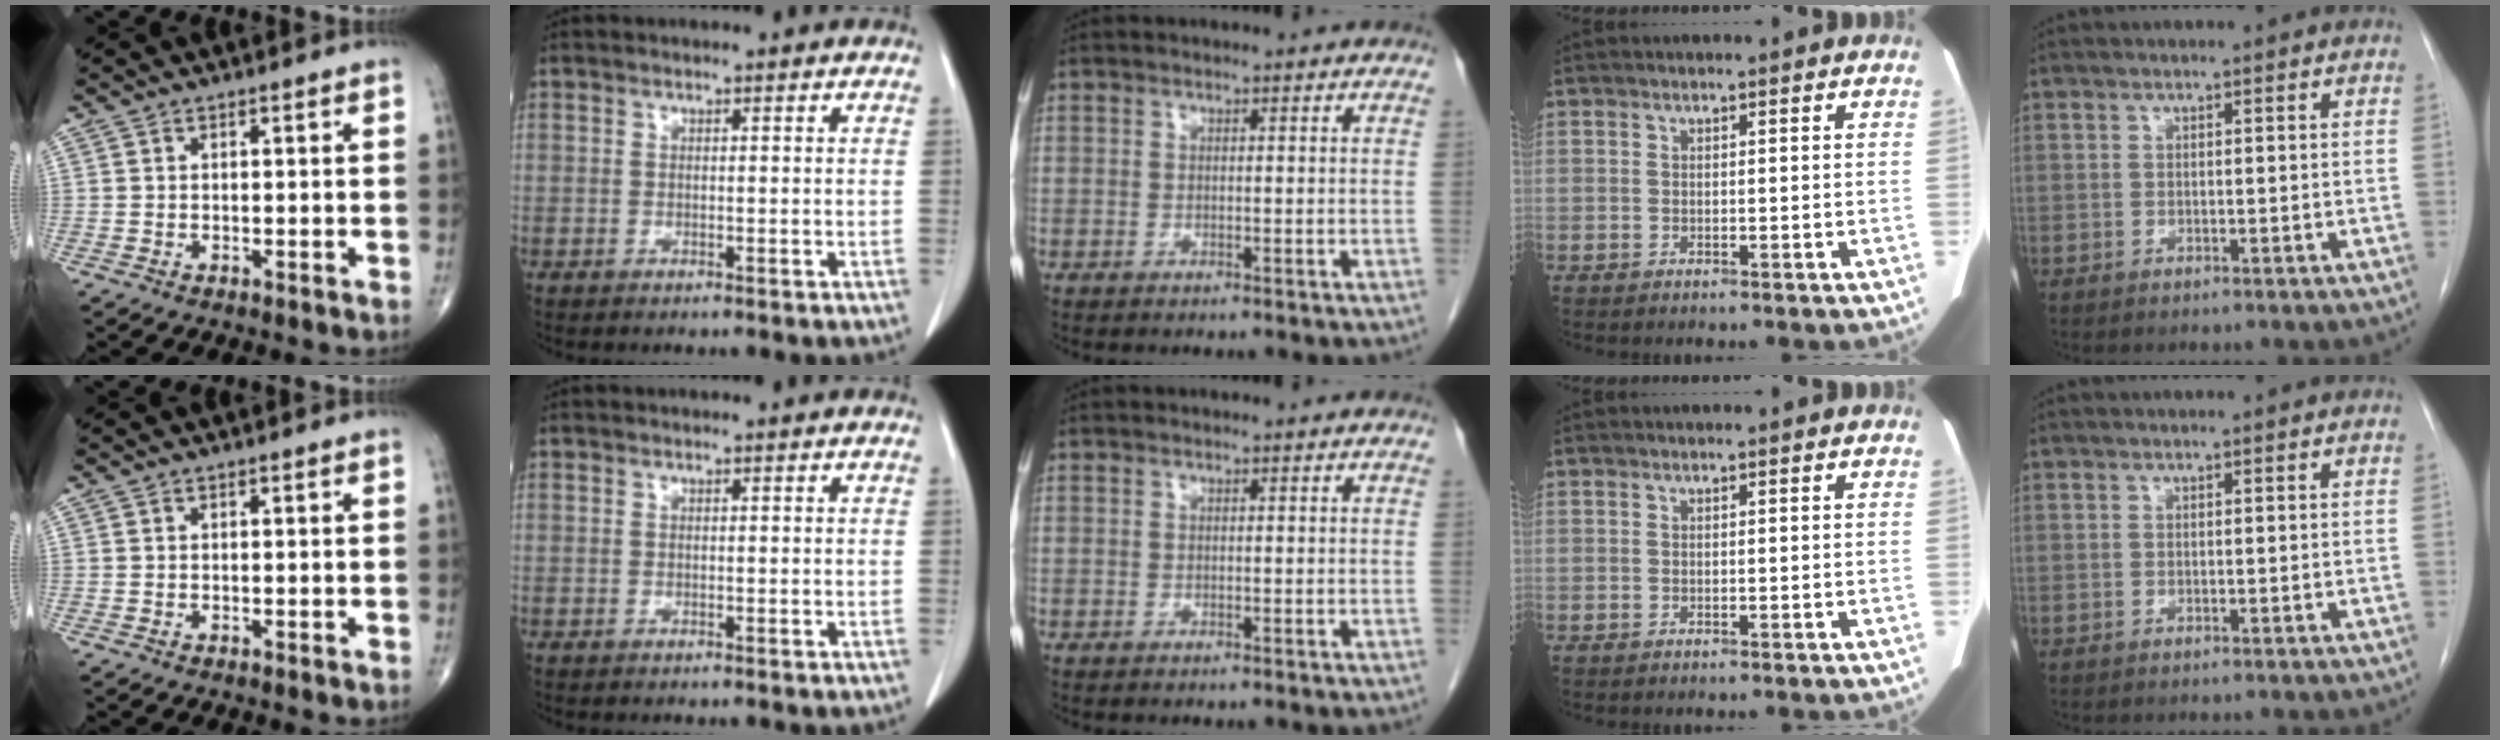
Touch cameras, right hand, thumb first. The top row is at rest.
{}